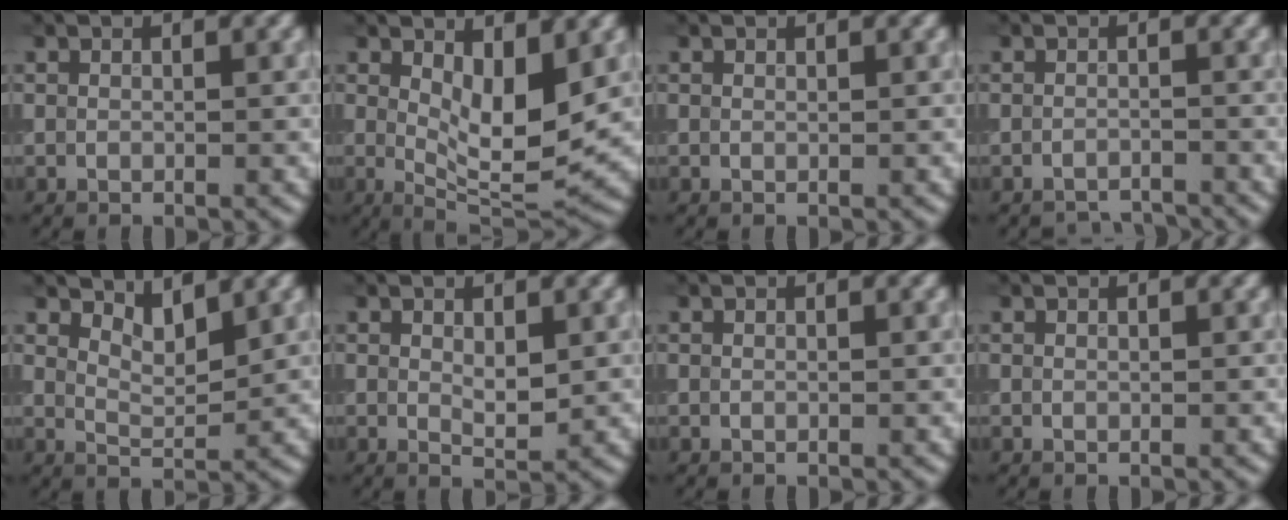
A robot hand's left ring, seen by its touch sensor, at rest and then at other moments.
{"total": 6.6, "force": [1.5, 2.4, 6.0], "torque": [-0.097, -0.018, 0.028]}
{"total": 0.0}
{"total": 2.4, "force": [-2.3, 0.3, 0.1], "torque": [0.006, -0.002, -0.035]}
{"total": 2.6, "force": [2.3, 0.5, 1.2], "torque": [-0.023, -0.010, 0.040]}
{"total": 1.8, "force": [0.5, 0.7, 1.6], "torque": [-0.028, -0.003, 0.011]}
{"total": 0.0}
{"total": 0.0}